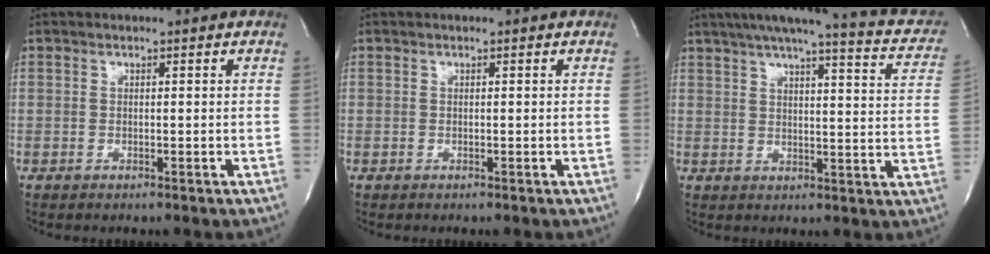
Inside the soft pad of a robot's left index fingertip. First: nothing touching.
{"total": 0.0}
{"total": 19.2, "force": [15.4, 3.2, 11.1], "torque": [-0.150, 0.009, 0.175]}